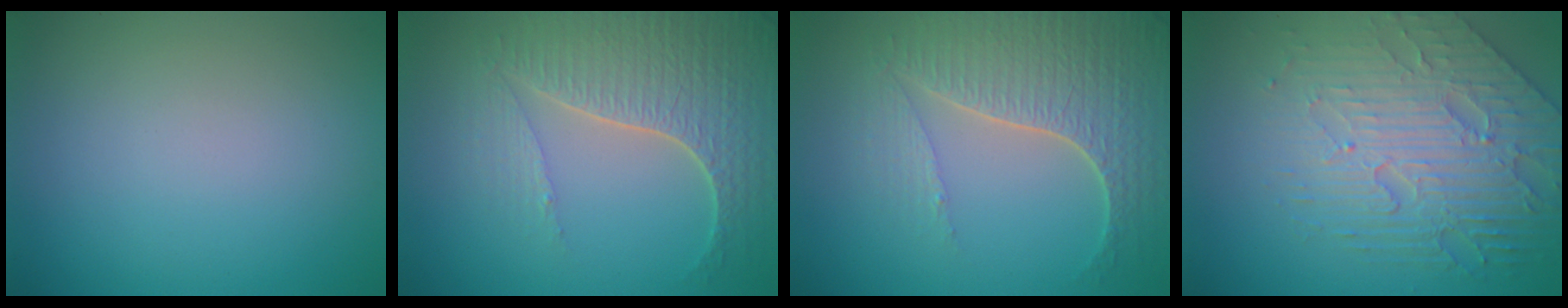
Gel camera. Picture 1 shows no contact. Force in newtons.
{"total": 5.8, "press": 4.8, "slide": 3.2}
{"total": 5.8, "press": 4.8, "slide": 3.2}
{"total": 6.7, "press": 5.3, "slide": 4.1}